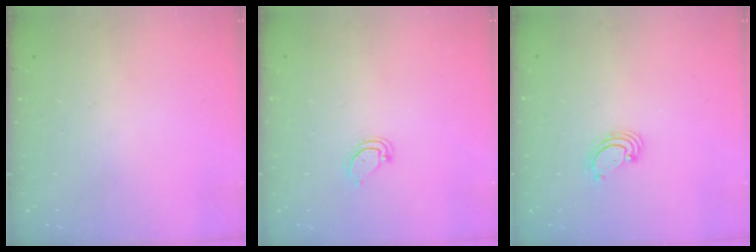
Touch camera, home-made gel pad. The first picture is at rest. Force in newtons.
{"total": 4.0, "press": 4.0, "slide": 0.4}
{"total": 2.8, "press": 2.8, "slide": 0.3}